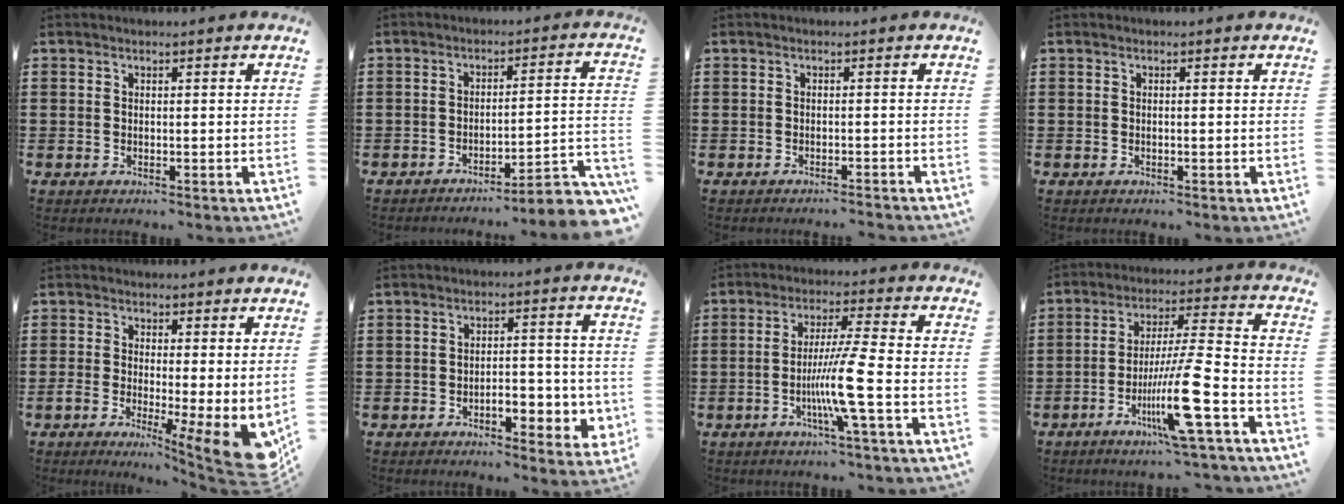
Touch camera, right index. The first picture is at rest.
{"total": 4.8, "force": [-3.9, 0.0, 2.8], "torque": [-0.048, -0.022, -0.079]}
{"total": 1.1, "force": [-1.0, -0.2, 0.3], "torque": [-0.008, -0.001, -0.020]}
{"total": 0.0}
{"total": 5.9, "force": [-1.3, 2.0, 5.4], "torque": [-0.073, -0.018, -0.014]}
{"total": 5.6, "force": [-2.2, 2.5, 4.4], "torque": [-0.058, 0.004, -0.042]}
{"total": 8.7, "force": [-2.9, -0.8, 8.1], "torque": [-0.159, -0.019, -0.061]}
{"total": 13.9, "force": [-6.9, 1.0, 12.1], "torque": [-0.232, -0.003, -0.125]}